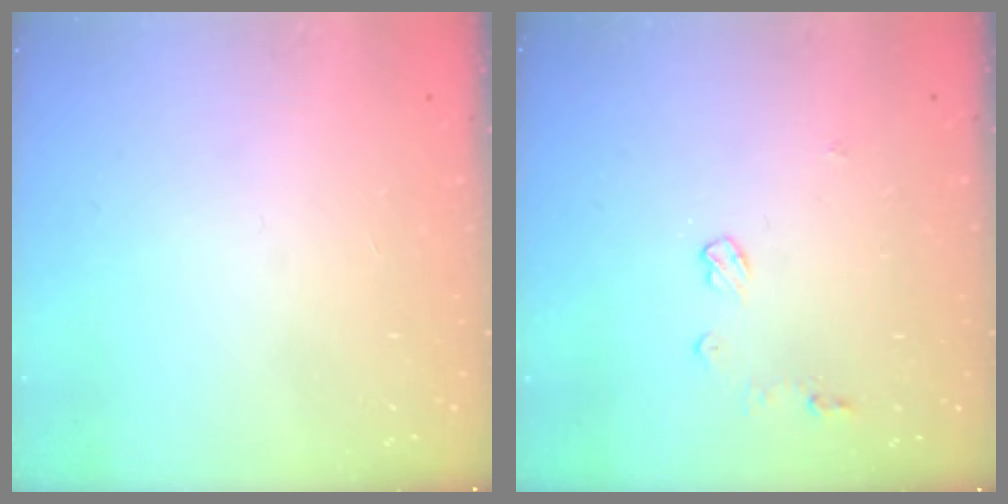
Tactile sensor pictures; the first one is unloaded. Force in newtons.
{"total": 5.2, "press": 5.2, "slide": 0.4}